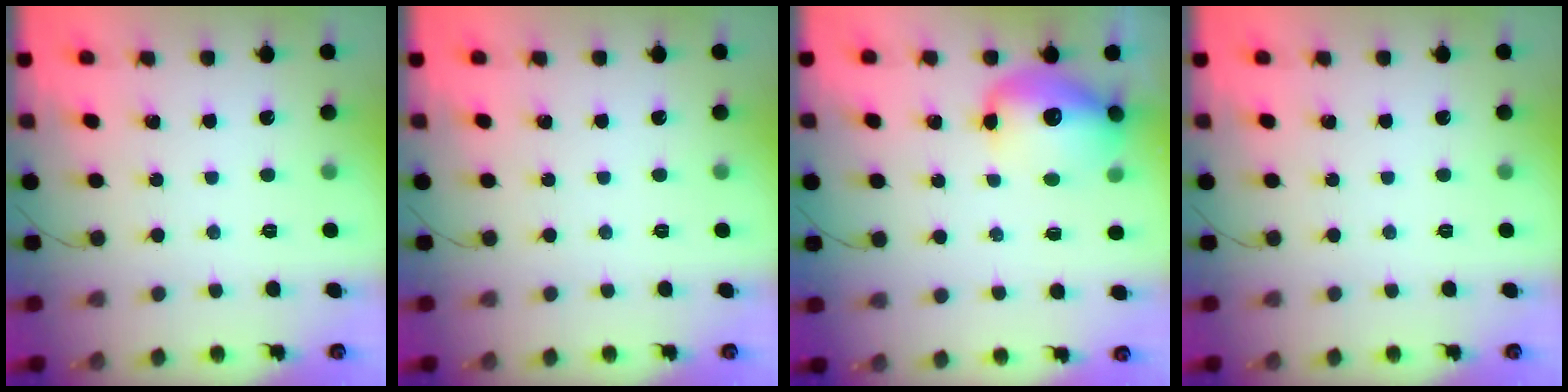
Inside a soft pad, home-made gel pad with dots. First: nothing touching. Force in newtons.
{"total": 0.0}
{"total": 12.7, "press": 12.3, "slide": 3.1}
{"total": 0.0}